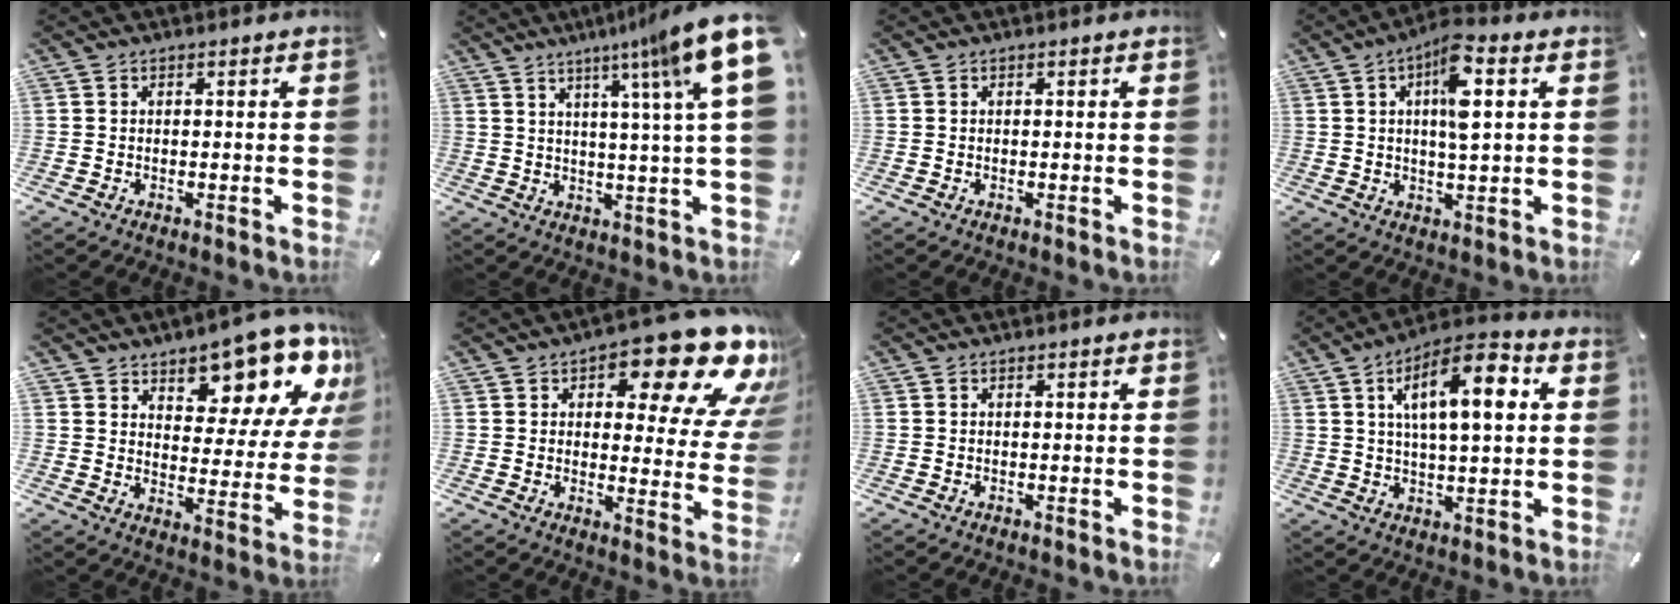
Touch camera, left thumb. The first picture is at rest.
{"total": 15.1, "force": [7.3, 0.8, 13.1], "torque": [-0.209, -0.039, 0.107]}
{"total": 0.0}
{"total": 9.5, "force": [3.0, 2.7, 8.5], "torque": [-0.144, -0.003, 0.045]}
{"total": 14.2, "force": [11.1, 6.3, 6.2], "torque": [-0.076, -0.094, 0.186]}
{"total": 19.6, "force": [11.8, 8.2, 13.3], "torque": [-0.168, -0.082, 0.192]}
{"total": 0.0}
{"total": 14.7, "force": [5.3, 5.6, 12.5], "torque": [-0.193, -0.008, 0.083]}